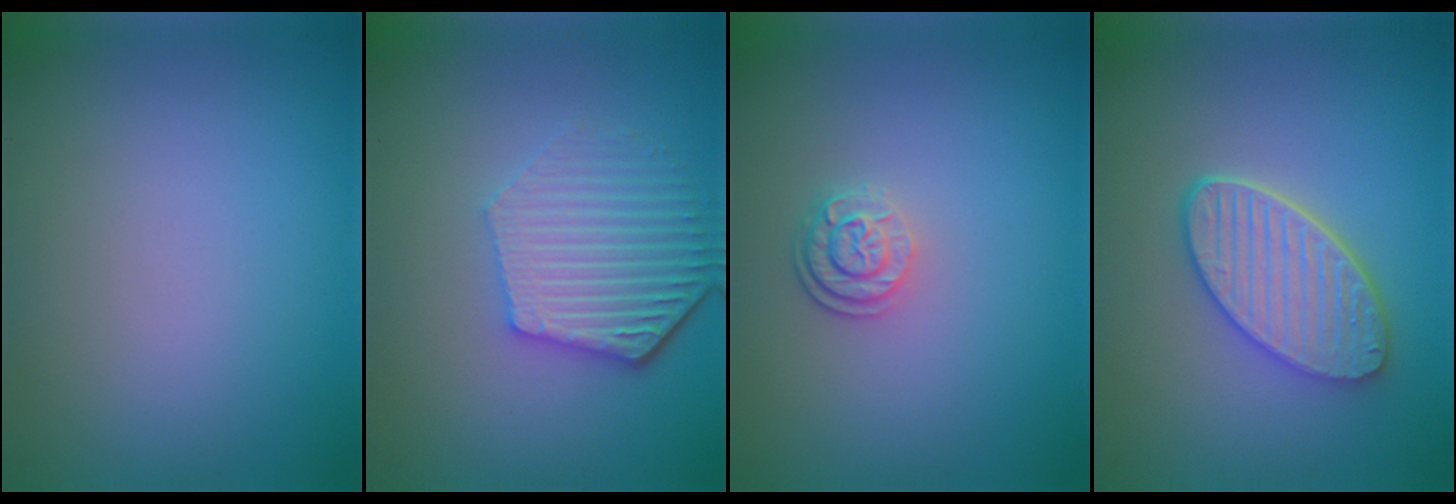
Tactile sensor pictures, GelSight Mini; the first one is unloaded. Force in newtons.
{"total": 5.4, "press": 4.2, "slide": 3.4}
{"total": 2.5, "press": 1.9, "slide": 1.6}
{"total": 5.3, "press": 4.4, "slide": 3.0}